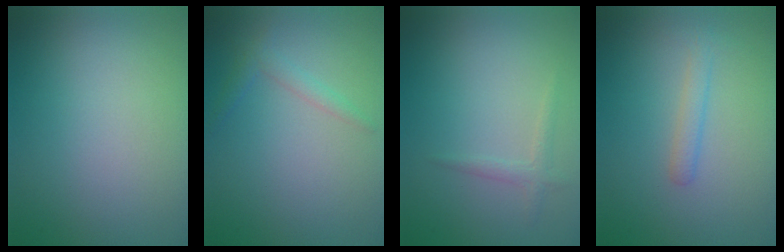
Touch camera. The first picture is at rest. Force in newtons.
{"total": 1.4, "press": 1.4, "slide": 0.1}
{"total": 1.1, "press": 1.1, "slide": 0.0}
{"total": 1.4, "press": 1.4, "slide": 0.1}